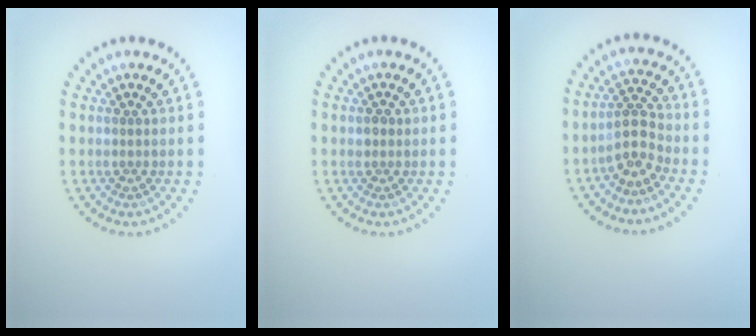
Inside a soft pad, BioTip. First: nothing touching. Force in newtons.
{"total": 0.9, "press": 0.8, "slide": 0.3}
{"total": 2.9, "press": 2.5, "slide": 1.3}